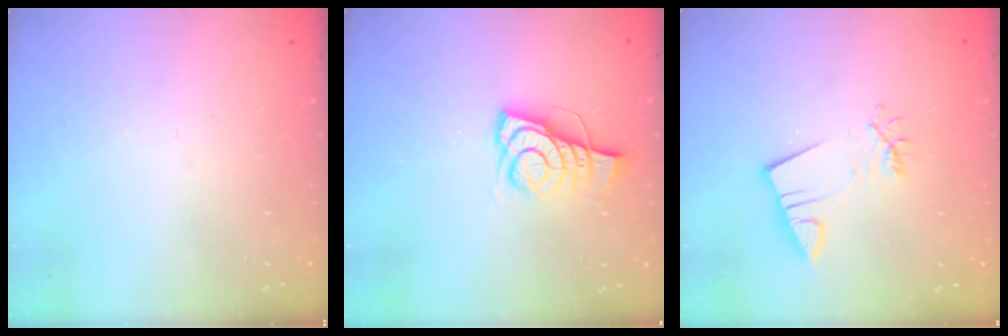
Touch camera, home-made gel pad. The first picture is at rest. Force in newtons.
{"total": 8.3, "press": 8.2, "slide": 0.4}
{"total": 4.7, "press": 4.7, "slide": 0.6}